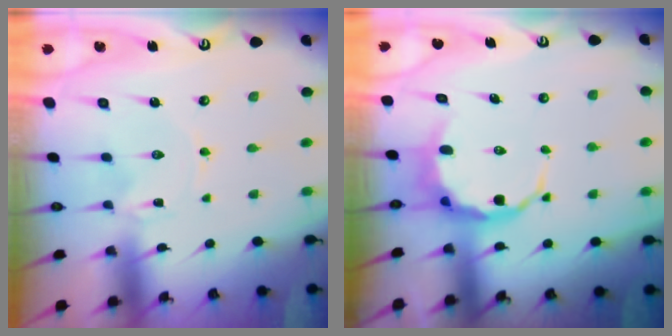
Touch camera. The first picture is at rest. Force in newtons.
{"total": 6.0, "press": 5.7, "slide": 1.7}